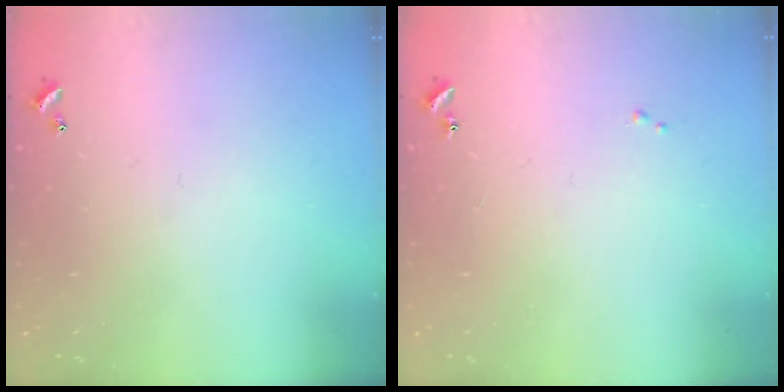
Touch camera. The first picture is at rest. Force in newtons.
{"total": 0.0}